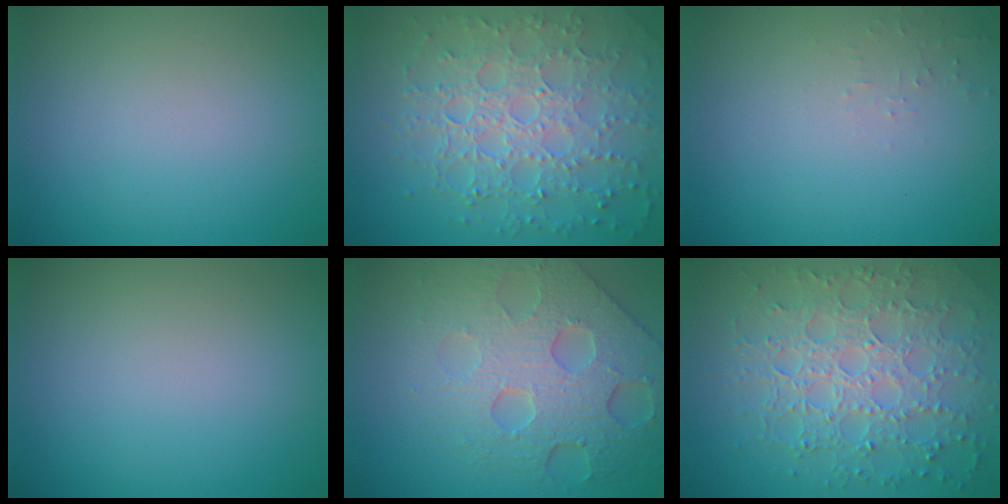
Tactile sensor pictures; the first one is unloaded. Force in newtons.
{"total": 8.1, "press": 5.7, "slide": 5.8}
{"total": 0.8, "press": 0.7, "slide": 0.1}
{"total": 0.0}
{"total": 7.4, "press": 5.6, "slide": 4.9}
{"total": 7.5, "press": 5.6, "slide": 5.0}